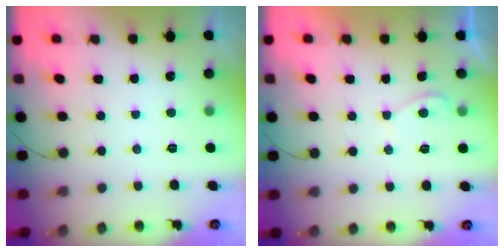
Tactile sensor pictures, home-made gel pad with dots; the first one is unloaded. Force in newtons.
{"total": 1.0, "press": 0.7, "slide": 0.6}